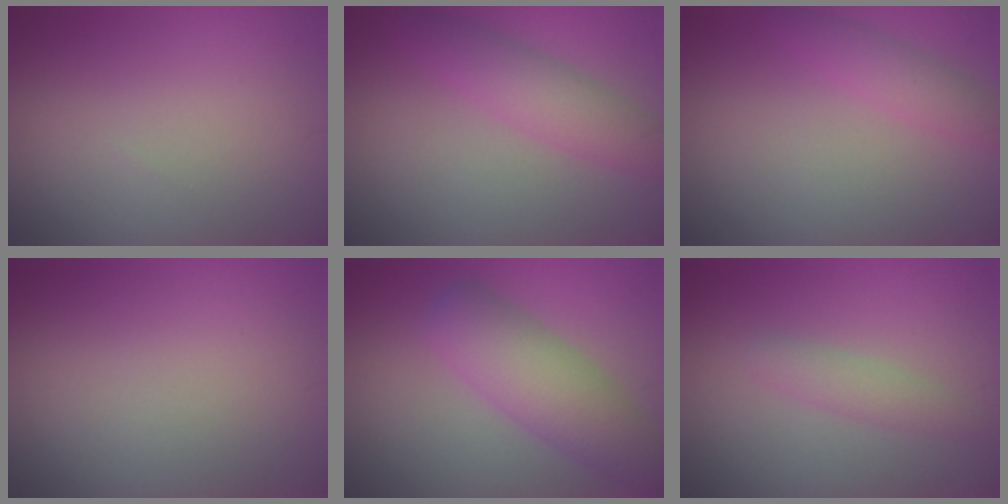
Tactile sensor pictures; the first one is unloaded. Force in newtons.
{"total": 3.8, "press": 3.8, "slide": 0.1}
{"total": 2.3, "press": 2.3, "slide": 0.1}
{"total": 0.0}
{"total": 6.2, "press": 6.2, "slide": 0.2}
{"total": 1.9, "press": 1.9, "slide": 0.1}